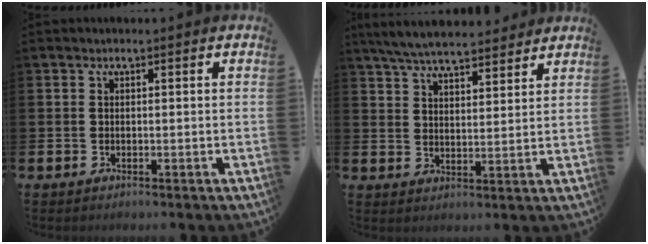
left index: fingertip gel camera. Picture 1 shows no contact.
{"total": 6.4, "force": [6.1, 0.9, 1.6], "torque": [-0.056, -0.024, 0.112]}